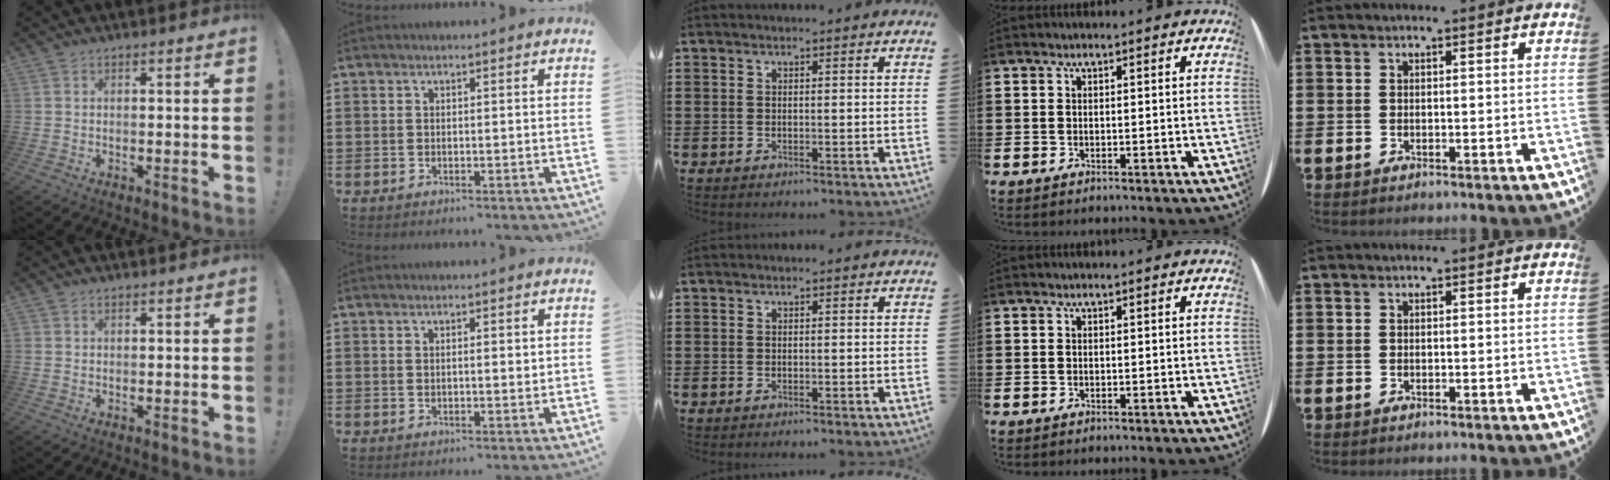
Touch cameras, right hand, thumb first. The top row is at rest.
{"thumb": {"total": 0.8, "force": [0.5, 0.6, 0.0], "torque": [0.005, -0.001, 0.009]}, "index": {"total": 1.3, "force": [0.4, 0.4, 1.1], "torque": [-0.023, 0.004, 0.005]}}